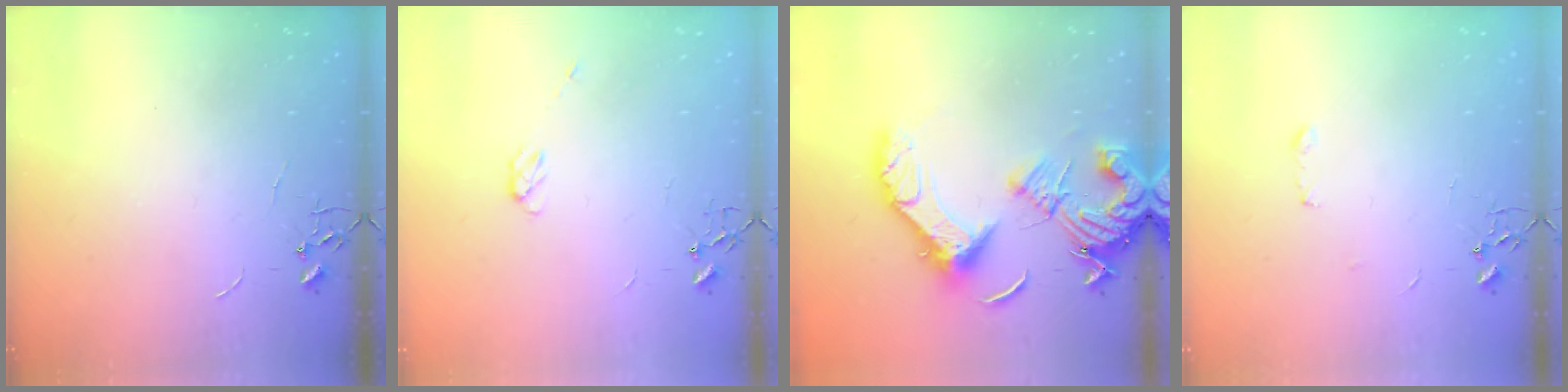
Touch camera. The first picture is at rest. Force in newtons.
{"total": 3.5, "press": 3.5, "slide": 0.5}
{"total": 20.2, "press": 20.1, "slide": 2.4}
{"total": 3.1, "press": 3.0, "slide": 0.6}